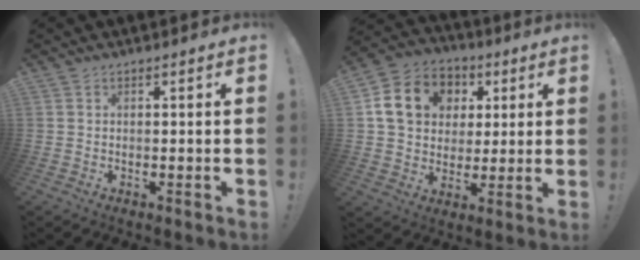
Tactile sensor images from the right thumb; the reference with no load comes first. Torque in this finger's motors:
{"motor_torque": [0.28, 0.33, 0.37, 0.05, 0.02]}